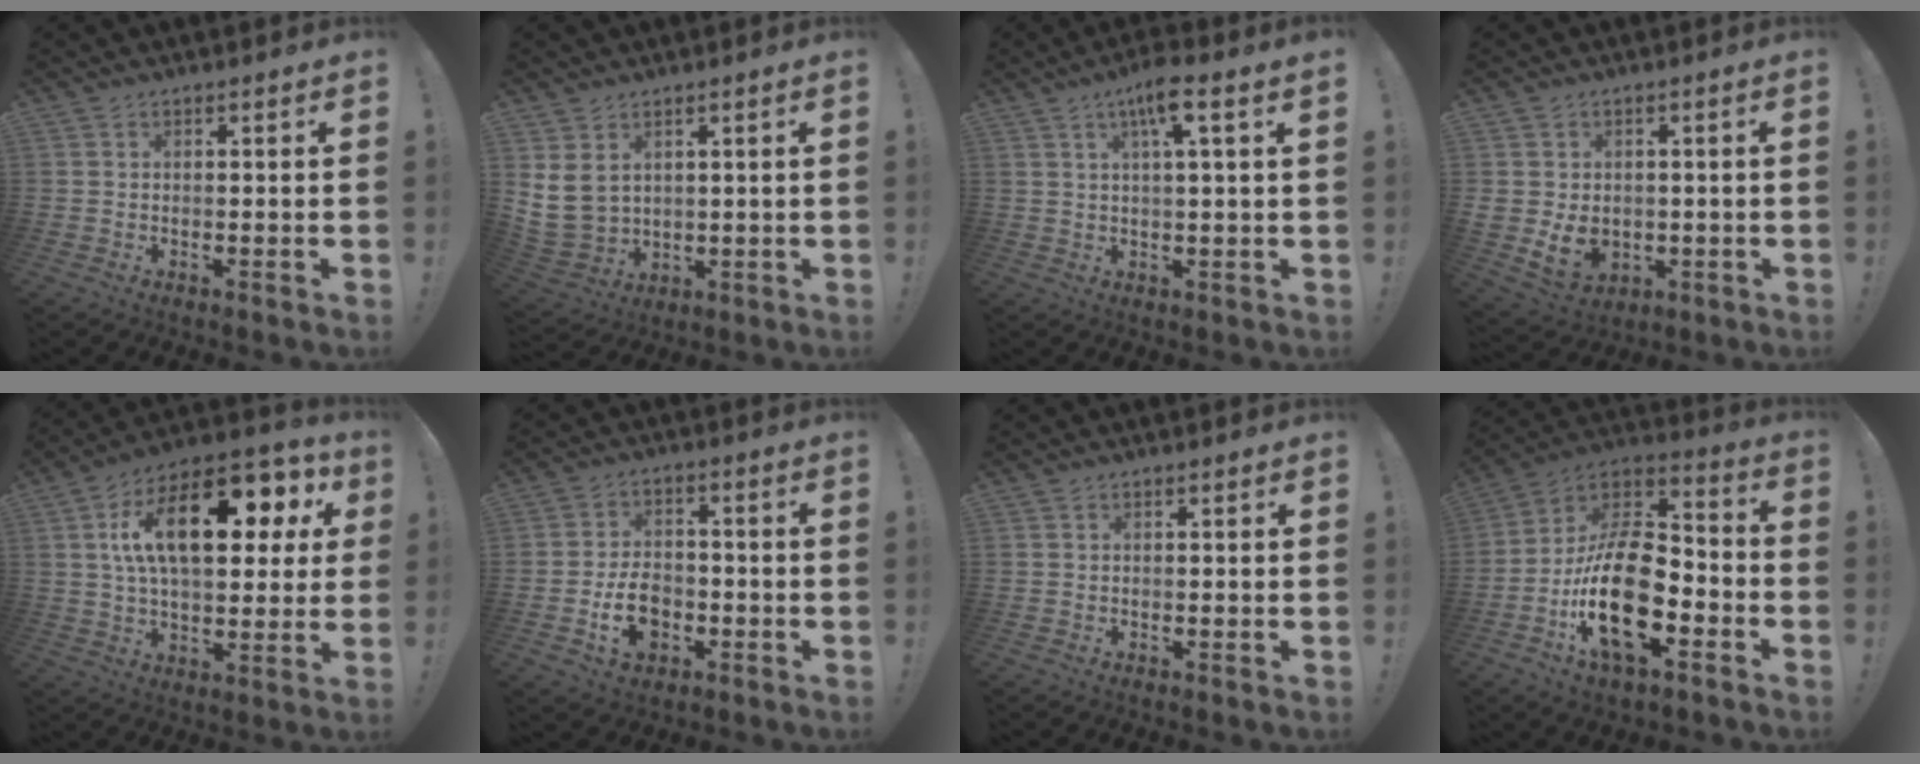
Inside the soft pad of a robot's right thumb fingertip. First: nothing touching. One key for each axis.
{"total": 7.9, "fx": 3.6, "fy": 5.9, "fz": 3.9, "tx": -0.075, "ty": -0.020, "tz": 0.074}
{"total": 7.3, "fx": 3.3, "fy": 0.4, "fz": 6.6, "tx": -0.108, "ty": -0.007, "tz": 0.047}
{"total": 8.0, "fx": 0.2, "fy": 6.7, "fz": 4.3, "tx": -0.087, "ty": -0.012, "tz": 0.006}
{"total": 22.3, "fx": 6.3, "fy": 10.5, "fz": 18.7, "tx": -0.306, "ty": -0.013, "tz": 0.099}
{"total": 10.1, "fx": -3.4, "fy": 7.2, "fz": 6.3, "tx": -0.100, "ty": 0.014, "tz": -0.057}
{"total": 0.0}
{"total": 24.2, "fx": -7.4, "fy": 12.5, "fz": 19.3, "tx": -0.364, "ty": 0.036, "tz": -0.120}